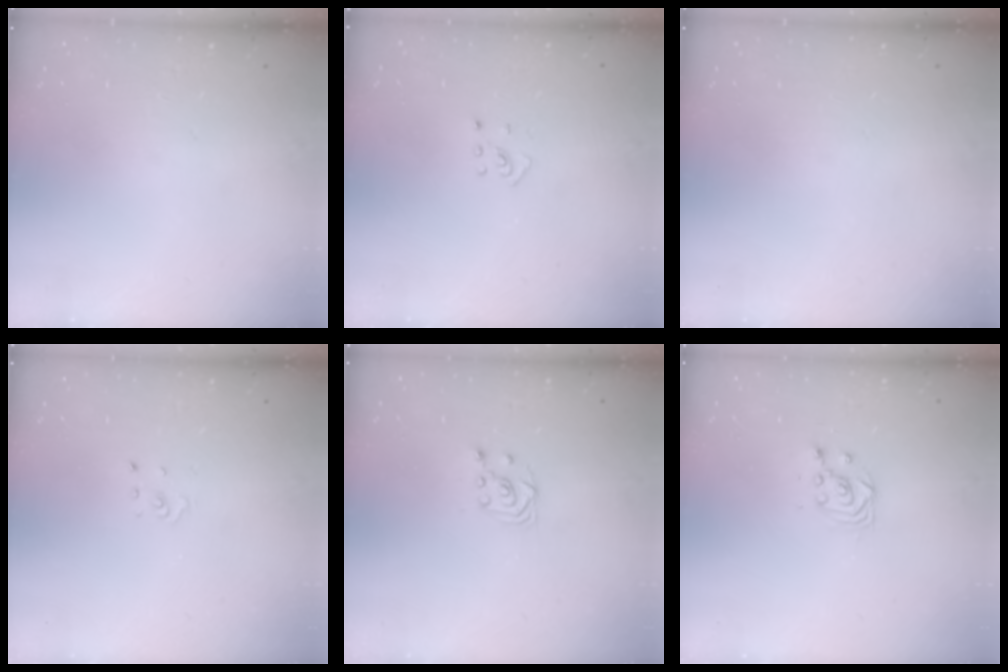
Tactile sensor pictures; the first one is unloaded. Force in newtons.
{"total": 2.7, "press": 2.7, "slide": 0.5}
{"total": 0.0}
{"total": 1.1, "press": 1.1, "slide": 0.1}
{"total": 2.5, "press": 2.2, "slide": 1.2}
{"total": 3.4, "press": 3.4, "slide": 0.1}